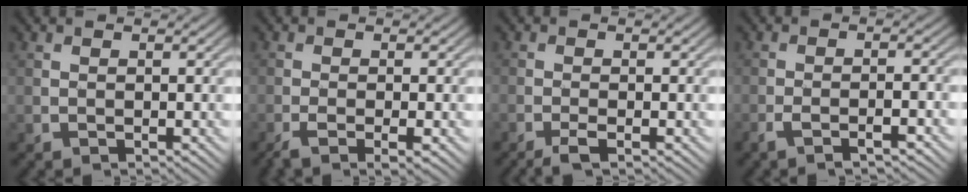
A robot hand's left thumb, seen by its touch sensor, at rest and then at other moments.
{"total": 4.1, "force": [-2.3, 0.8, 3.3], "torque": [-0.063, -0.004, -0.044]}
{"total": 2.3, "force": [-1.5, 0.3, 1.7], "torque": [-0.034, 0.002, -0.035]}
{"total": 3.8, "force": [-2.5, 0.6, 2.8], "torque": [-0.052, 0.005, -0.049]}